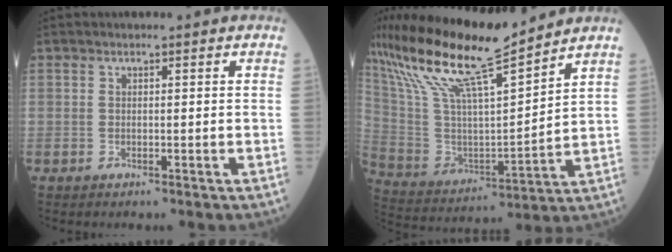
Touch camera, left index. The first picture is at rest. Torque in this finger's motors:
{"motor_torque": [1.06, -1.07, 0.61, 0.21]}